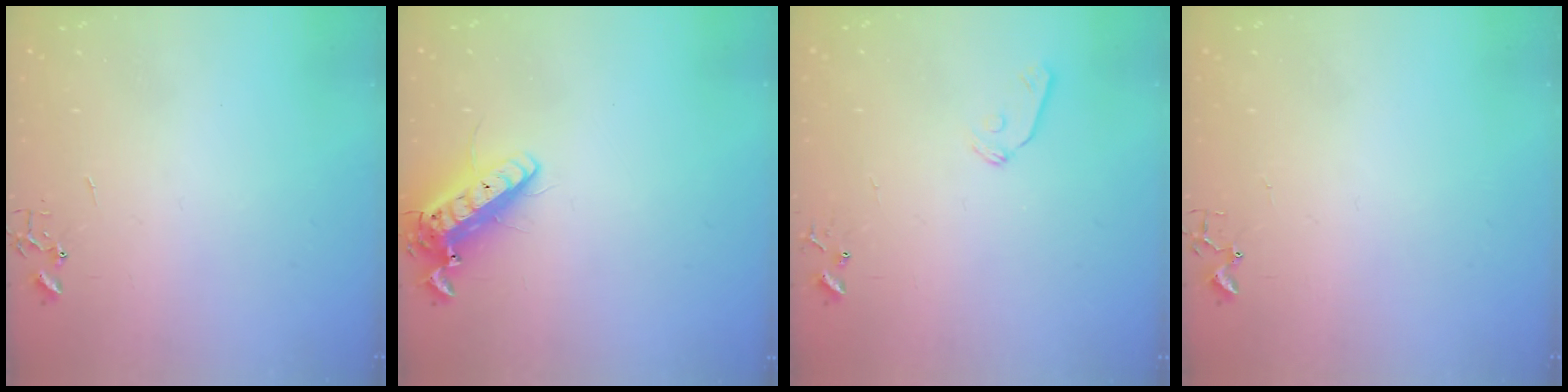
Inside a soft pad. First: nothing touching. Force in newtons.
{"total": 14.4, "press": 14.1, "slide": 2.7}
{"total": 7.3, "press": 7.3, "slide": 0.7}
{"total": 3.0, "press": 2.9, "slide": 0.4}